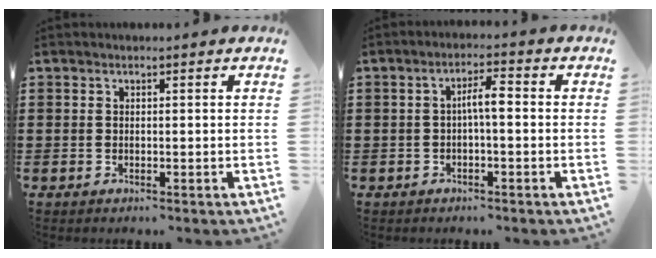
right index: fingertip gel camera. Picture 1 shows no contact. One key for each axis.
{"total": 3.5, "fx": -0.3, "fy": 0.7, "fz": 3.4, "tx": -0.064, "ty": 0.009, "tz": -0.010}